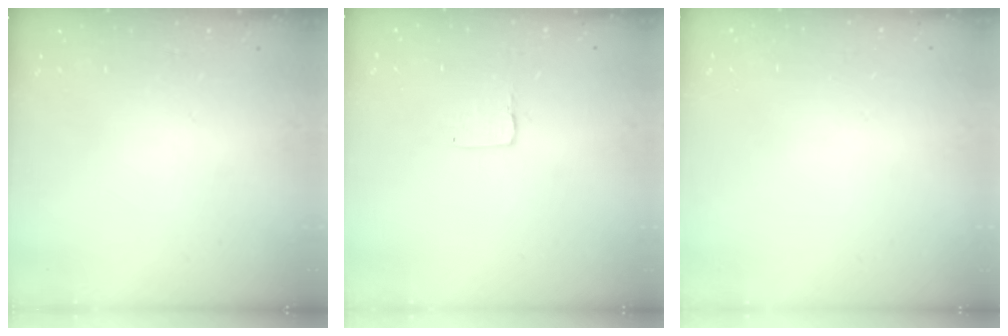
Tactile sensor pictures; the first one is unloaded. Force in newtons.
{"total": 1.3, "press": 1.2, "slide": 0.1}
{"total": 0.0}